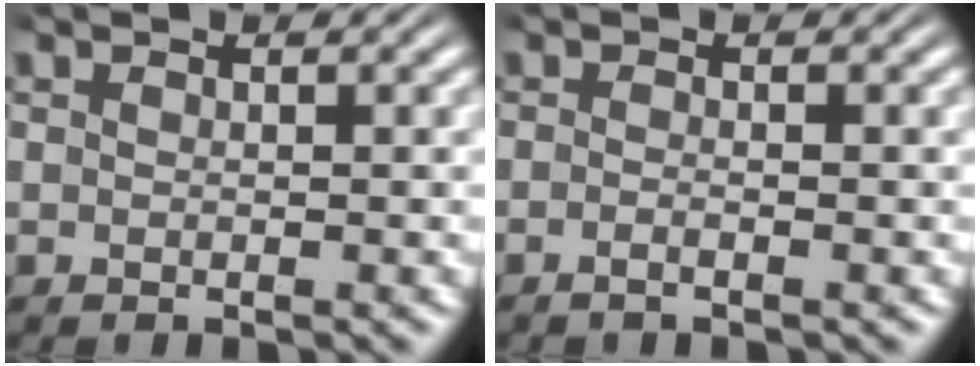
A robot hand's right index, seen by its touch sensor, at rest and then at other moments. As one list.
[{"total": 1.1, "force": [-0.9, 0.0, 0.6], "torque": [-0.018, -0.002, -0.020]}]